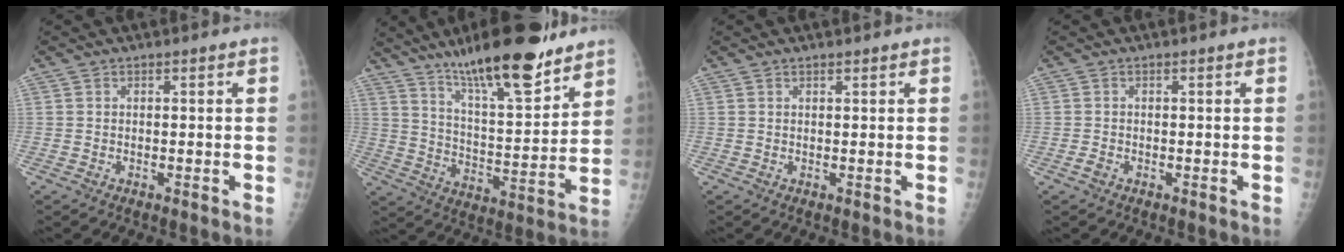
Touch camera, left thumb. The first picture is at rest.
{"total": 19.9, "force": [14.5, 4.5, 12.8], "torque": [-0.179, -0.079, 0.240]}
{"total": 0.7, "force": [0.6, 0.2, 0.3], "torque": [-0.007, -0.004, 0.009]}
{"total": 1.0, "force": [-0.3, 0.7, 0.6], "torque": [-0.010, -0.001, -0.006]}